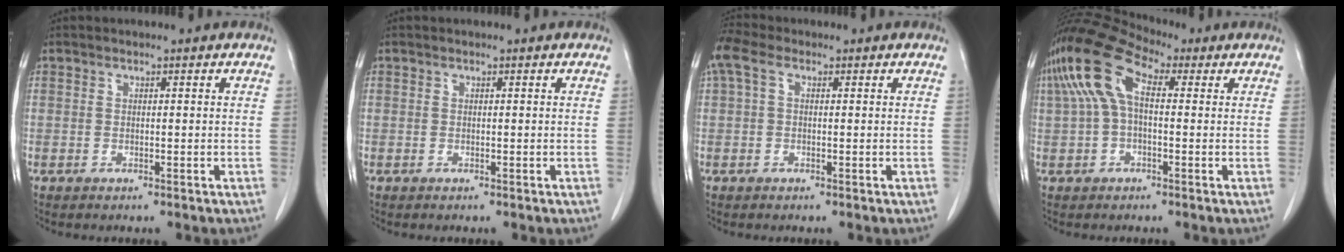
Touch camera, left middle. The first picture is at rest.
{"total": 0.0}
{"total": 4.6, "force": [1.7, 2.6, 3.4], "torque": [-0.090, 0.033, 0.032]}
{"total": 9.7, "force": [2.6, 4.6, 8.1], "torque": [-0.179, 0.056, 0.041]}